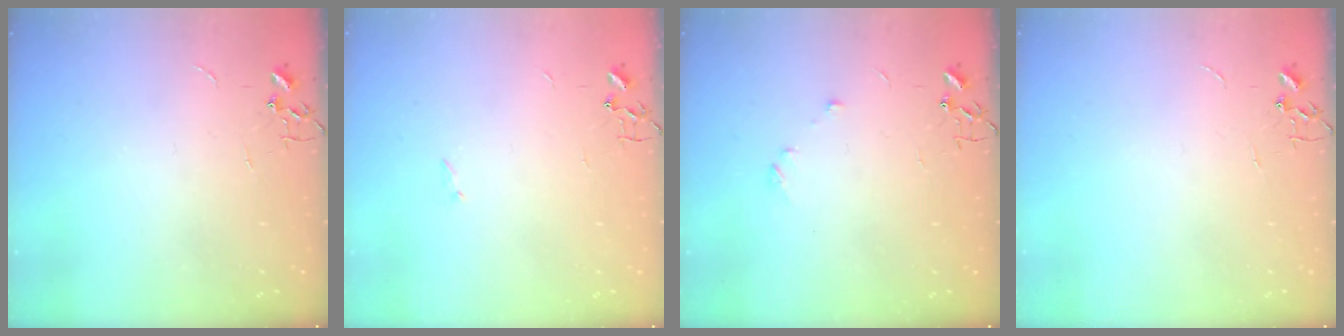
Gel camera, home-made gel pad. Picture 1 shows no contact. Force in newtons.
{"total": 0.9, "press": 0.9, "slide": 0.2}
{"total": 5.1, "press": 5.0, "slide": 0.7}
{"total": 0.0}